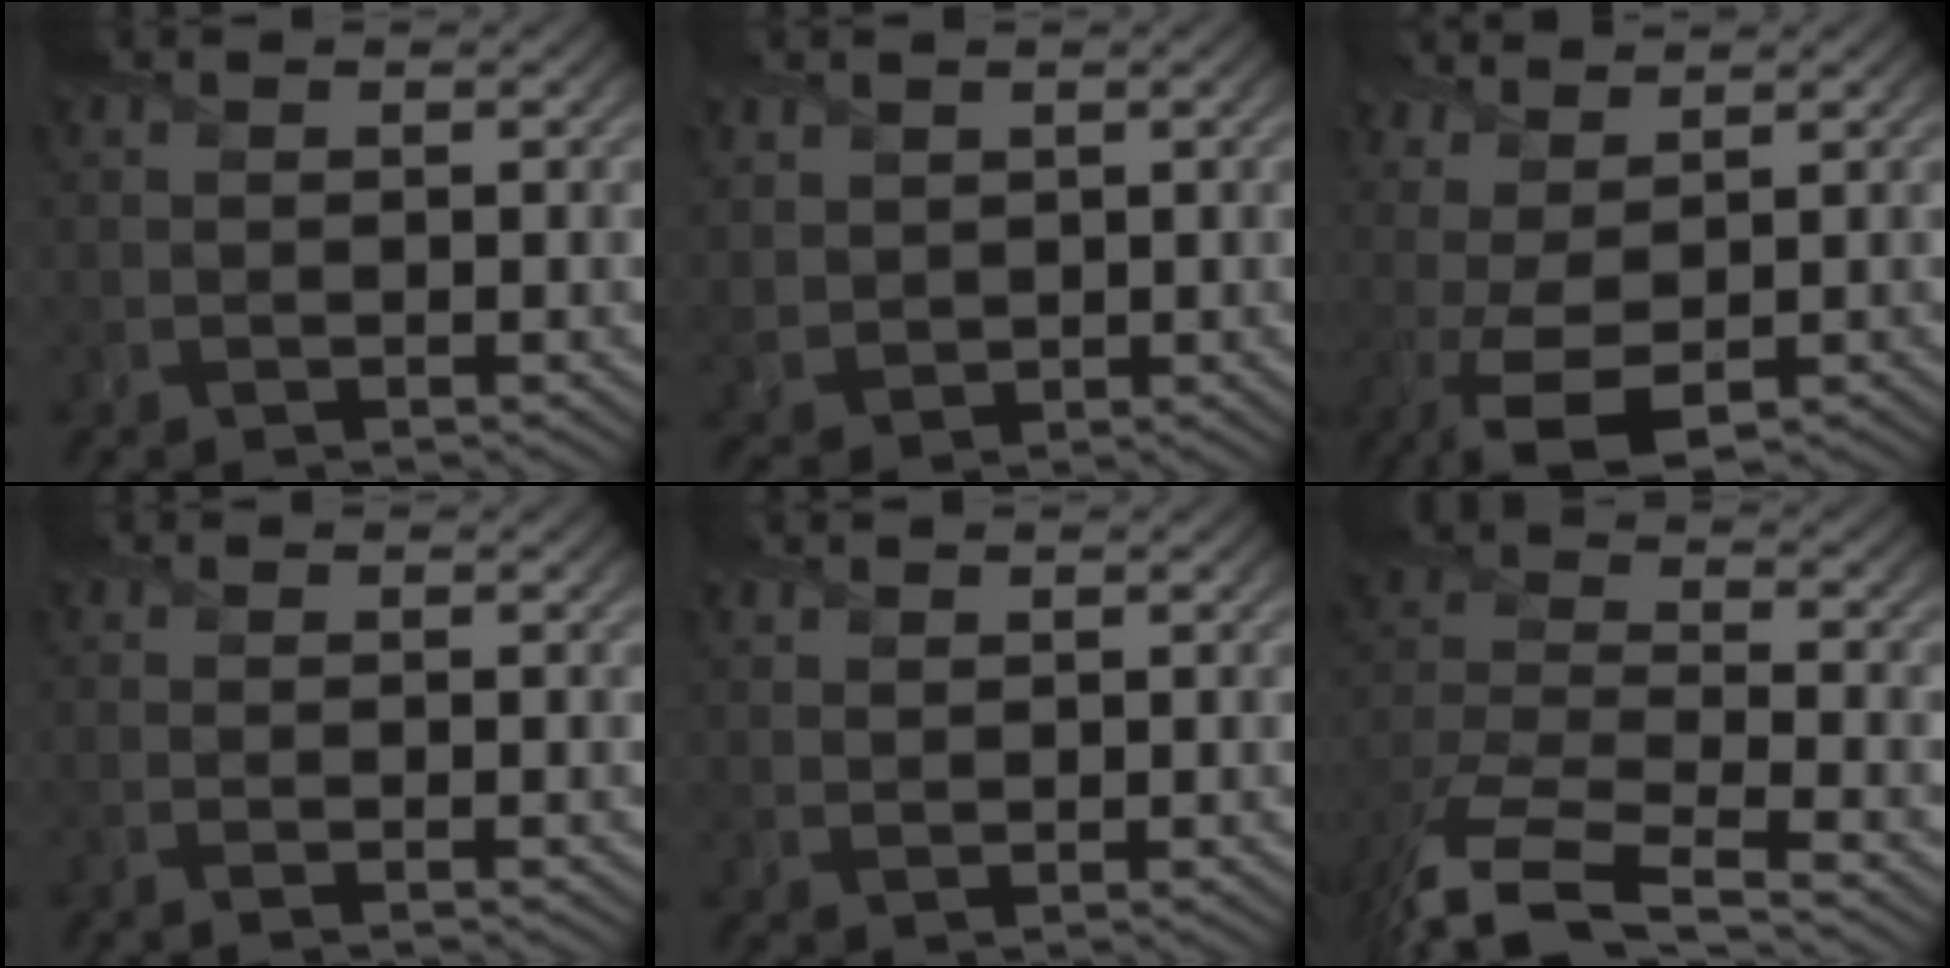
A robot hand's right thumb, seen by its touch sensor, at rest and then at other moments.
{"total": 3.3, "force": [1.7, 2.7, 0.8], "torque": [-0.038, -0.002, 0.038]}
{"total": 4.5, "force": [0.2, 1.9, 4.1], "torque": [-0.093, 0.007, 0.005]}
{"total": 1.2, "force": [-0.1, 0.3, 1.1], "torque": [-0.013, 0.000, -0.009]}
{"total": 1.0, "force": [1.0, 0.2, 0.0], "torque": [-0.005, 0.001, 0.024]}
{"total": 11.0, "force": [-8.1, 4.2, 6.3], "torque": [-0.150, -0.020, -0.145]}